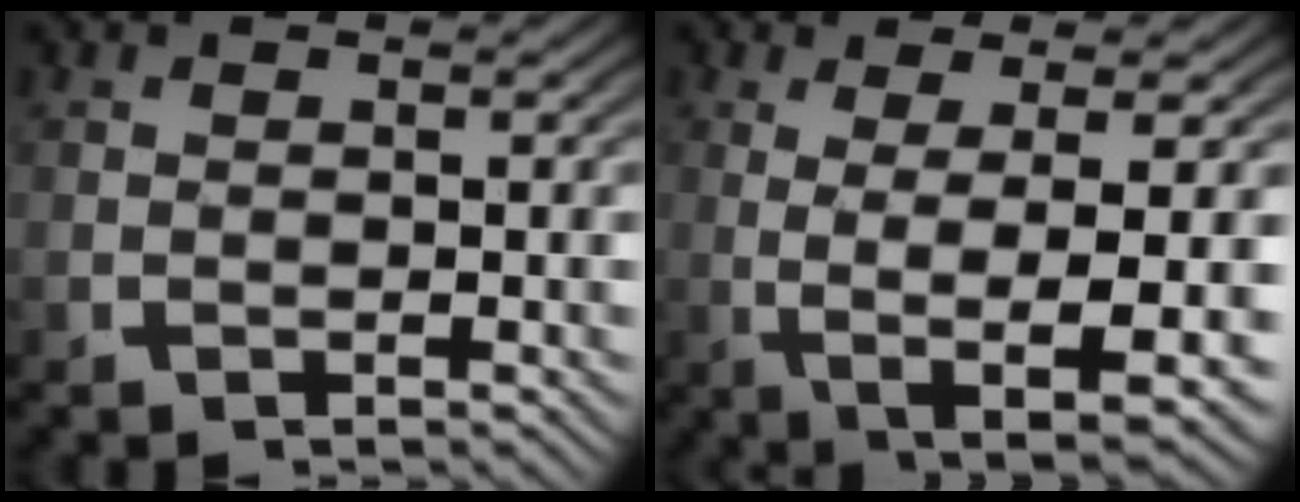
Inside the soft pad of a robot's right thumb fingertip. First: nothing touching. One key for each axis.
{"total": 8.0, "fx": -1.5, "fy": 2.5, "fz": 7.5, "tx": -0.140, "ty": -0.025, "tz": -0.003}